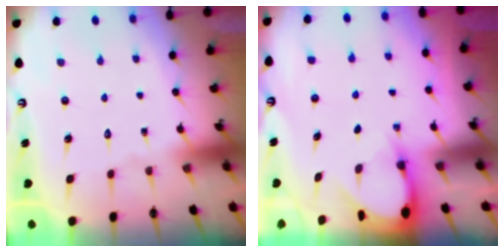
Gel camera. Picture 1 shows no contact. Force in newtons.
{"total": 3.0, "press": 3.0, "slide": 0.4}